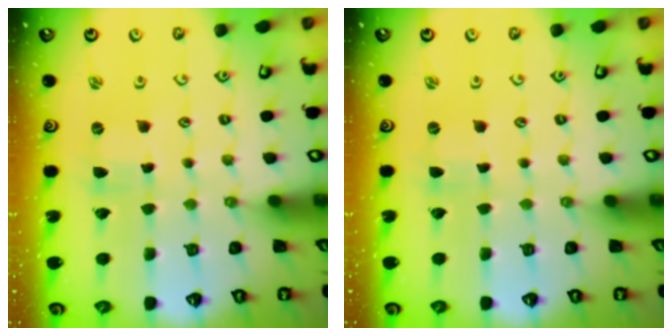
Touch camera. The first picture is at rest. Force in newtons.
{"total": 0.0}